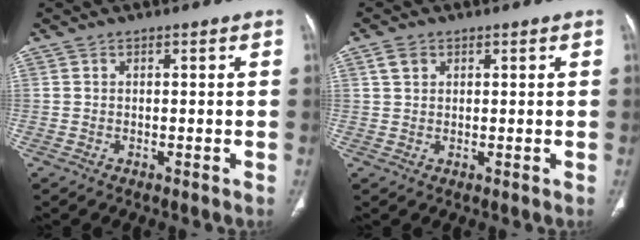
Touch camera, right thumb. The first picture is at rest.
{"total": 2.7, "force": [1.3, 1.9, 1.4], "torque": [-0.023, 0.000, 0.028]}